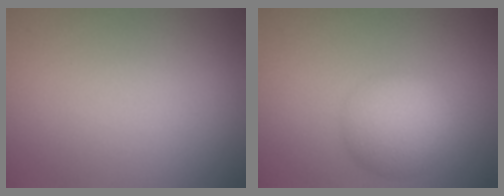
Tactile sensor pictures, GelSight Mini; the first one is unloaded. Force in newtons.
{"total": 4.4, "press": 4.4, "slide": 0.1}